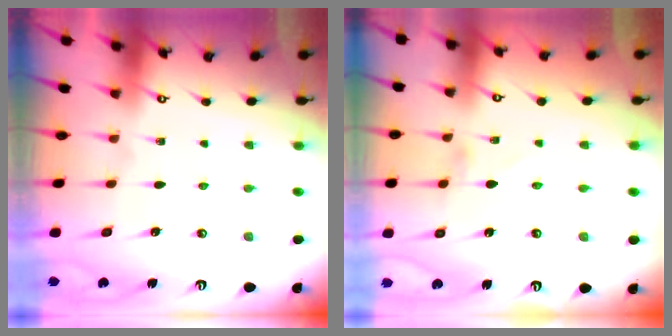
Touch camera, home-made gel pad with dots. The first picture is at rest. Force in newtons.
{"total": 1.4, "press": 1.4, "slide": 0.0}